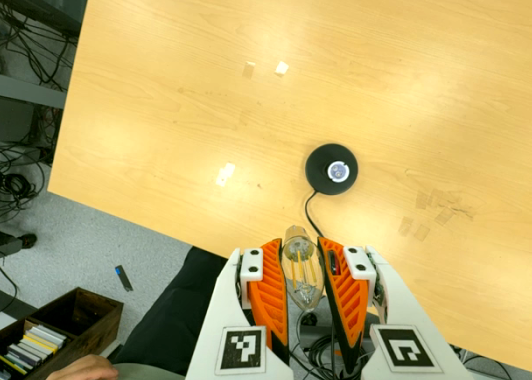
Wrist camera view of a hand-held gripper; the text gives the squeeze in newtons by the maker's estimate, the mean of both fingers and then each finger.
{"total": 21.1, "left": 22.9, "right": 19.2}